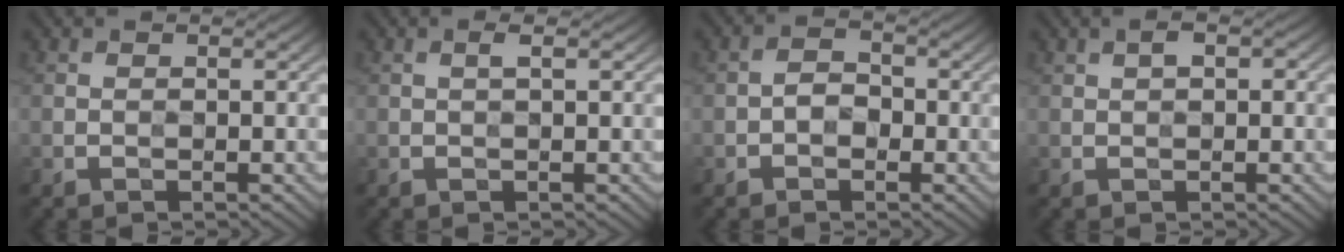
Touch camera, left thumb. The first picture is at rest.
{"total": 0.6, "force": [0.2, 0.0, 0.6], "torque": [-0.013, 0.004, 0.003]}
{"total": 2.1, "force": [-0.9, 1.6, 1.1], "torque": [-0.020, 0.003, -0.023]}
{"total": 1.6, "force": [0.6, 0.9, 1.3], "torque": [-0.021, 0.005, 0.007]}